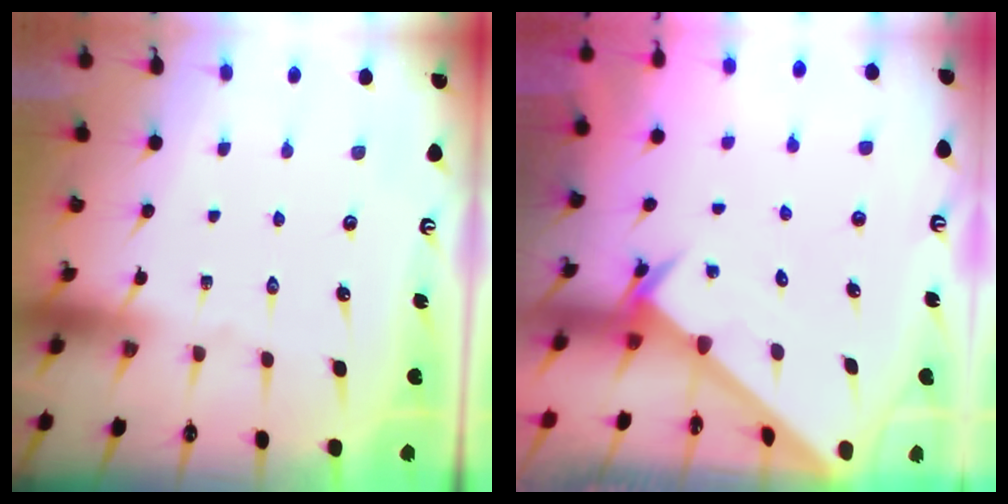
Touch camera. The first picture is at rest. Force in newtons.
{"total": 2.4, "press": 2.4, "slide": 0.2}